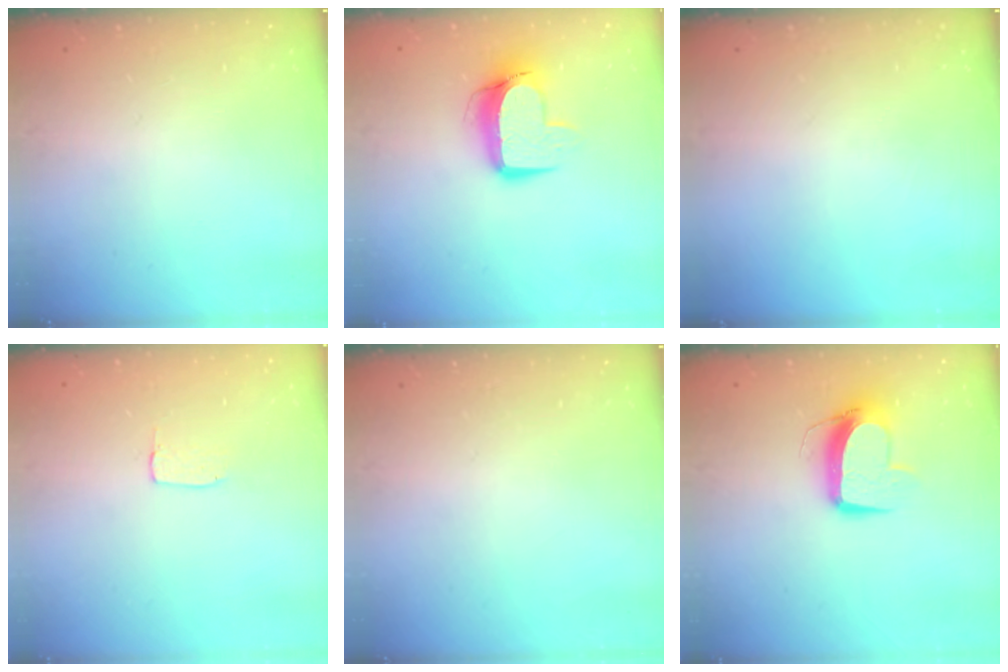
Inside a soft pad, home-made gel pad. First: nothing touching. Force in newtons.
{"total": 10.7, "press": 10.7, "slide": 1.0}
{"total": 0.0}
{"total": 3.1, "press": 3.1, "slide": 0.2}
{"total": 0.0}
{"total": 10.6, "press": 10.5, "slide": 1.1}